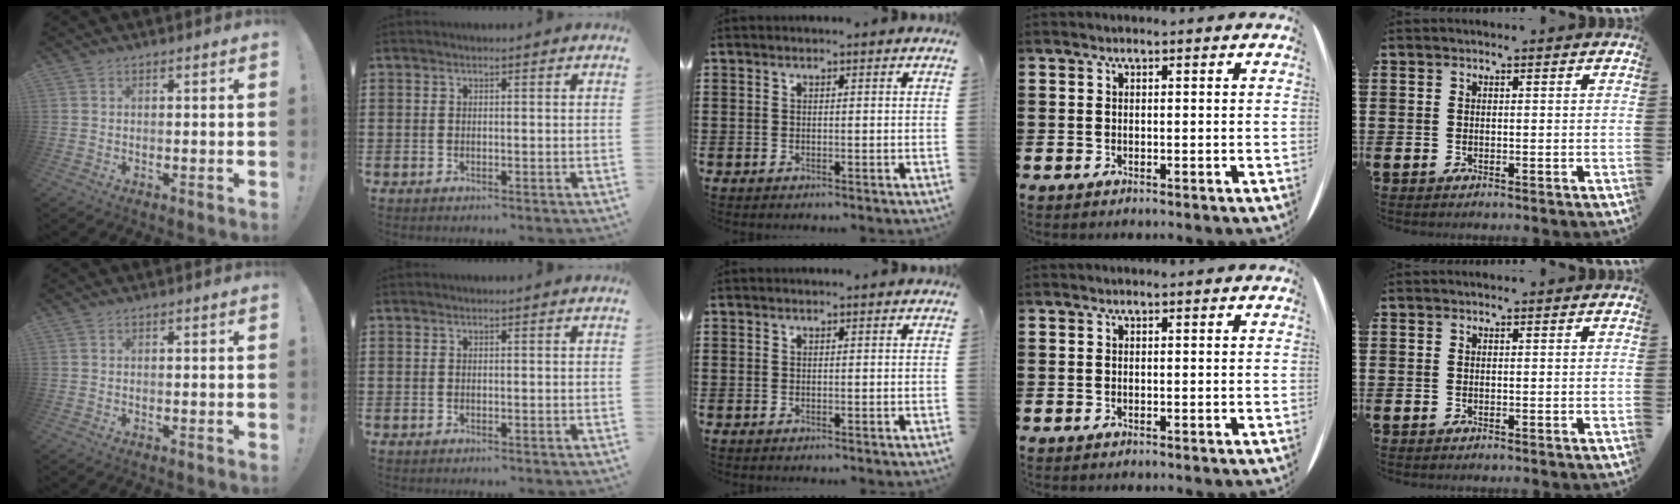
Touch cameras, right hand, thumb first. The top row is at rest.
{}